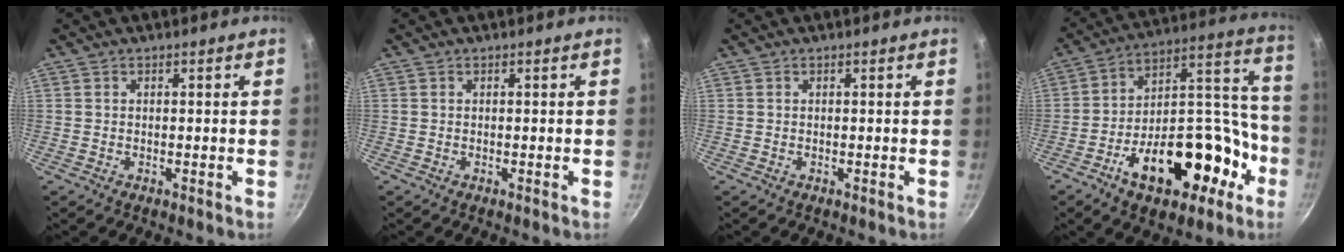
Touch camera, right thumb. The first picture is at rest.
{"total": 0.0}
{"total": 0.0}
{"total": 24.4, "force": [-10.9, 13.5, 17.1], "torque": [-0.212, 0.094, -0.162]}